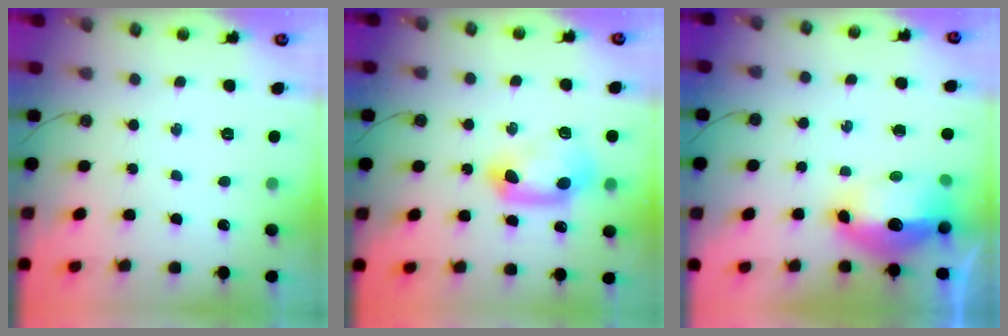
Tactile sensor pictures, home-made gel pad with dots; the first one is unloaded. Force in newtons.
{"total": 12.7, "press": 12.4, "slide": 2.7}
{"total": 19.9, "press": 15.4, "slide": 12.5}